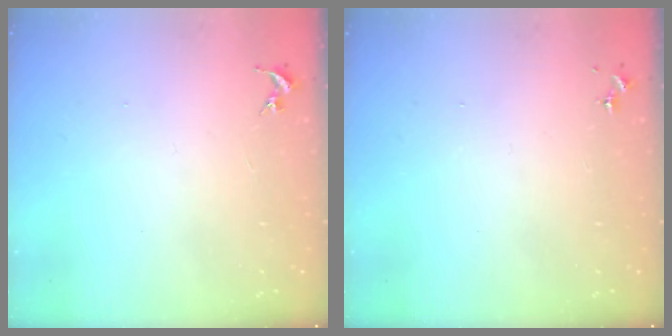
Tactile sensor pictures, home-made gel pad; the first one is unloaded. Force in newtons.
{"total": 0.0}